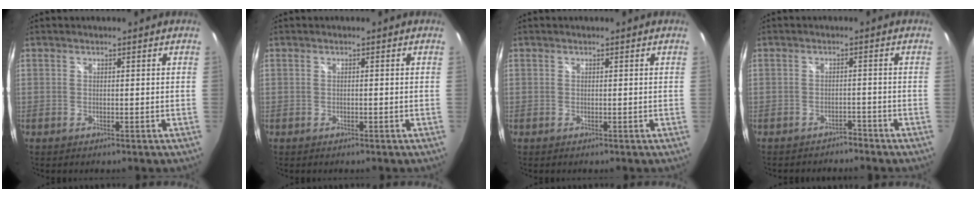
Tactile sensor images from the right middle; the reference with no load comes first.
{"total": 0.5, "force": [-0.3, 0.2, 0.4], "torque": [-0.007, 0.003, -0.006]}
{"total": 0.0}
{"total": 3.1, "force": [-2.8, 1.1, 0.6], "torque": [-0.011, 0.000, -0.038]}